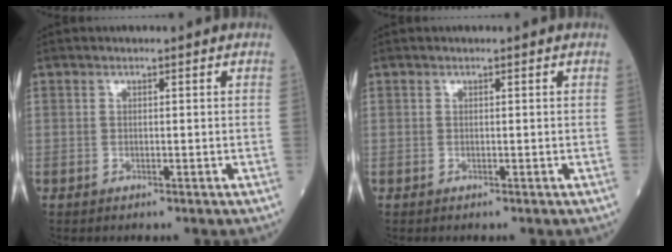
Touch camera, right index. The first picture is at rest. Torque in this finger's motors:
{"motor_torque": [0.00, 0.01, 0.00, 0.00]}